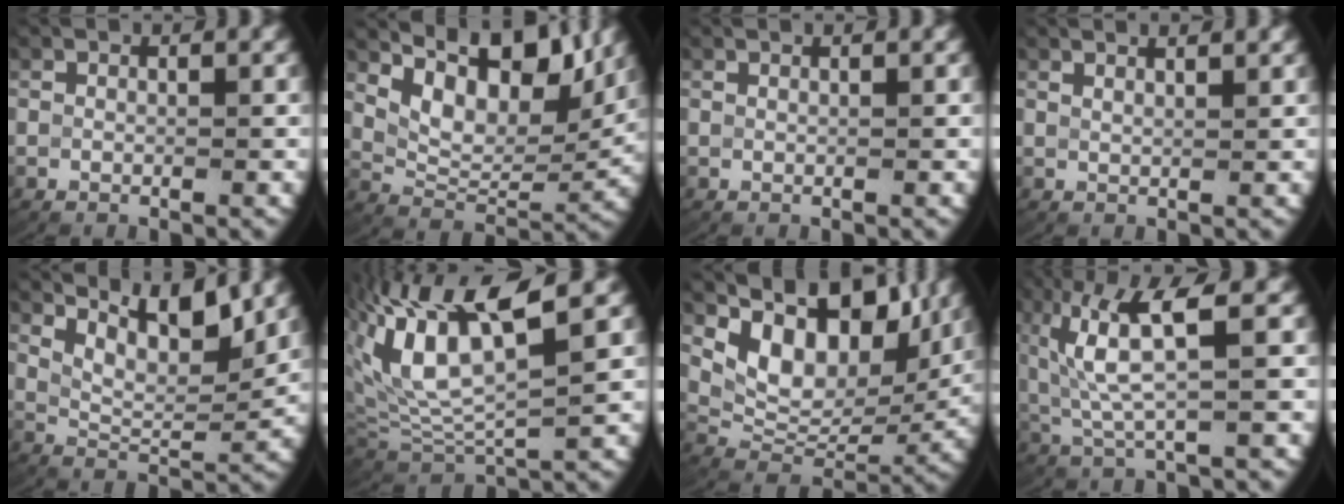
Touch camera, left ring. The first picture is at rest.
{"total": 9.8, "force": [4.9, 5.3, 6.6], "torque": [-0.123, -0.010, 0.081]}
{"total": 1.1, "force": [0.4, -1.0, -0.2], "torque": [-0.003, -0.012, 0.020]}
{"total": 2.1, "force": [2.0, -0.2, 0.8], "torque": [-0.014, -0.002, 0.037]}
{"total": 6.4, "force": [3.7, 2.8, 4.5], "torque": [-0.074, -0.010, 0.066]}
{"total": 10.5, "force": [3.1, 6.0, 8.1], "torque": [-0.192, -0.003, 0.058]}
{"total": 11.8, "force": [4.5, 7.7, 7.9], "torque": [-0.160, -0.009, 0.071]}
{"total": 6.6, "force": [1.7, 2.2, 5.9], "torque": [-0.131, 0.002, 0.035]}